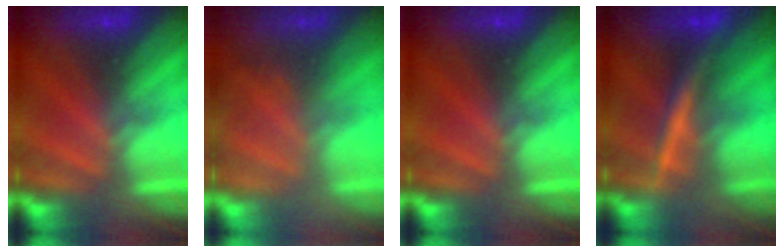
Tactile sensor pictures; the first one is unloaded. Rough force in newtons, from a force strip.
{"total": 2.8}
{"total": 0.0}
{"total": 2.4}